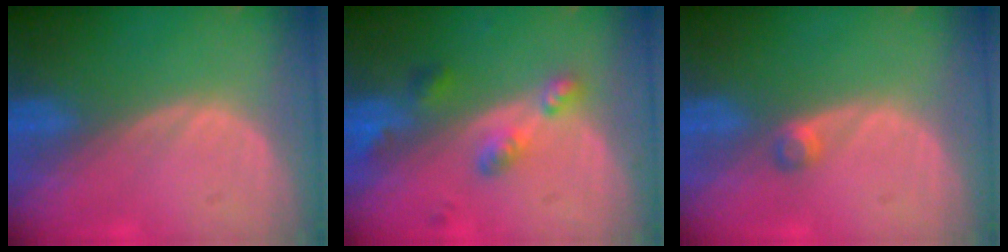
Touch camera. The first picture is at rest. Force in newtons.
{"total": 5.3, "press": 4.8, "slide": 2.2}
{"total": 1.6, "press": 1.4, "slide": 0.8}